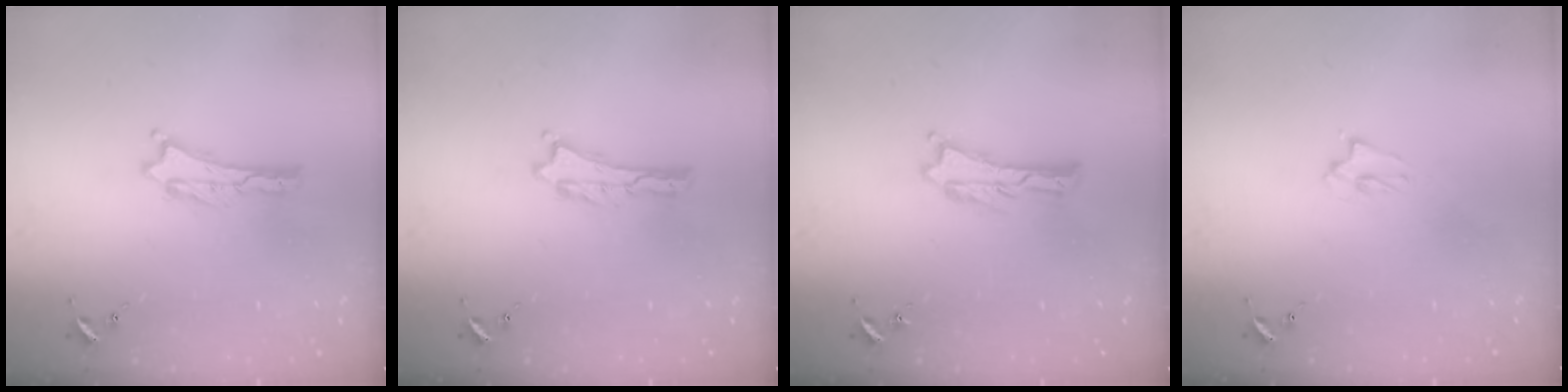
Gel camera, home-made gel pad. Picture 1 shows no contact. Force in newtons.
{"total": 0.0}
{"total": 0.0}
{"total": 1.4, "press": 1.3, "slide": 0.3}